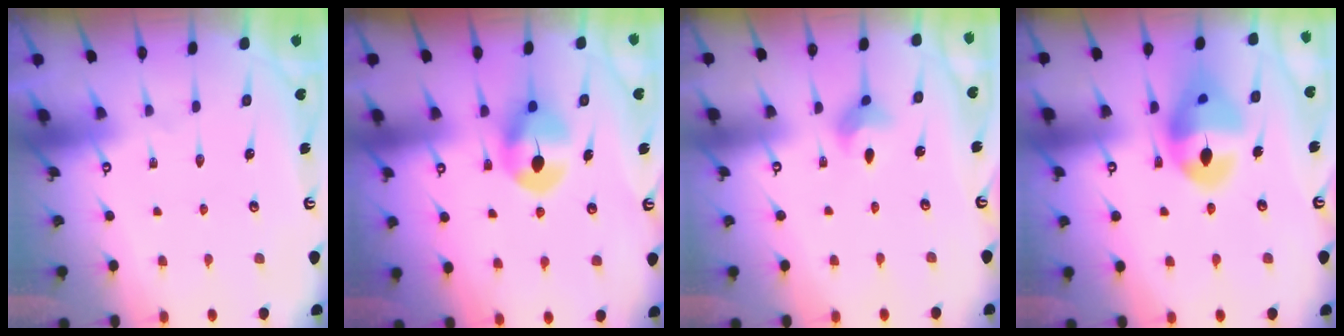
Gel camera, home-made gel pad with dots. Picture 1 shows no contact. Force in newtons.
{"total": 8.0, "press": 8.0, "slide": 0.4}
{"total": 4.2, "press": 4.1, "slide": 0.8}
{"total": 14.5, "press": 14.4, "slide": 1.8}